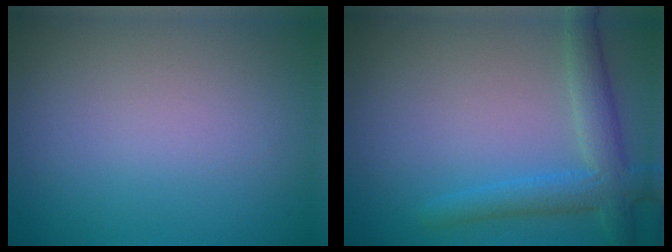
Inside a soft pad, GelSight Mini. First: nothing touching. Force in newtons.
{"total": 4.0, "press": 4.0, "slide": 0.1}